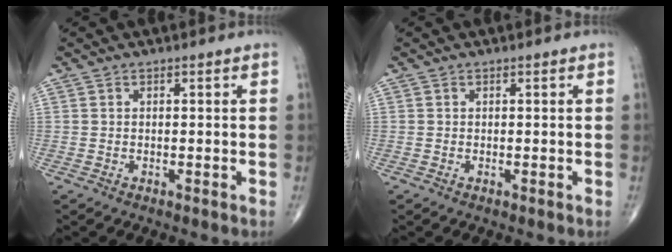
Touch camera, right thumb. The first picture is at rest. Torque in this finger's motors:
{"motor_torque": [-0.37, 0.11, 0.12, 0.10, 0.03]}